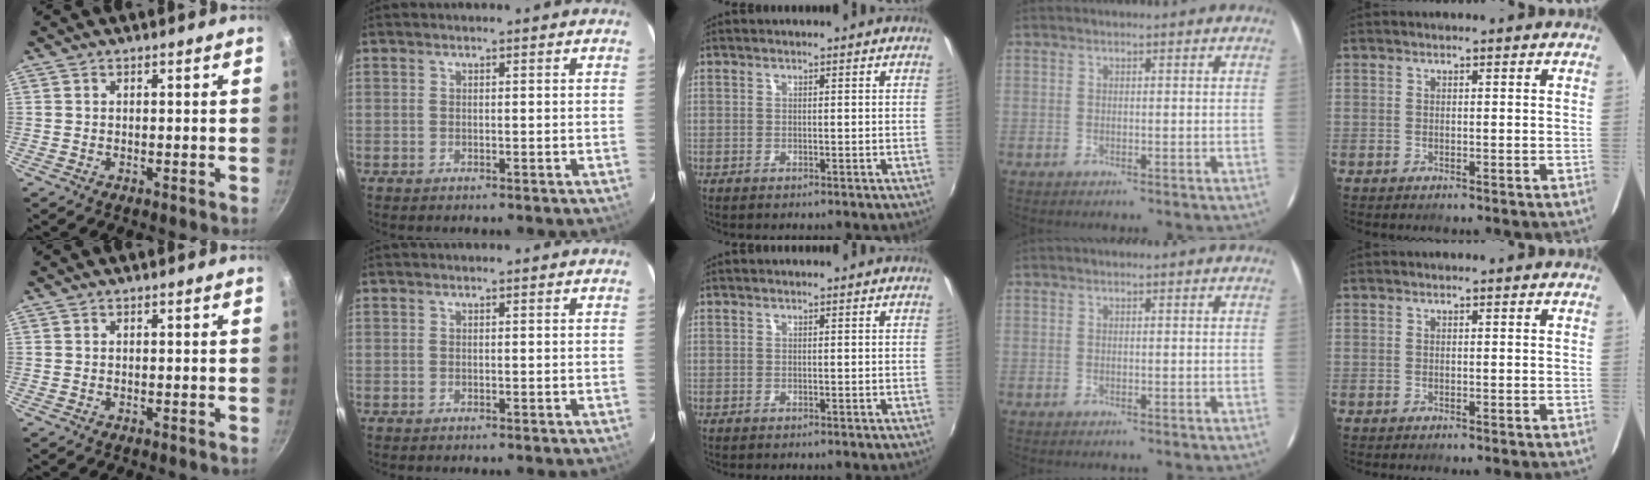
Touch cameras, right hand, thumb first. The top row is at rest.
{}